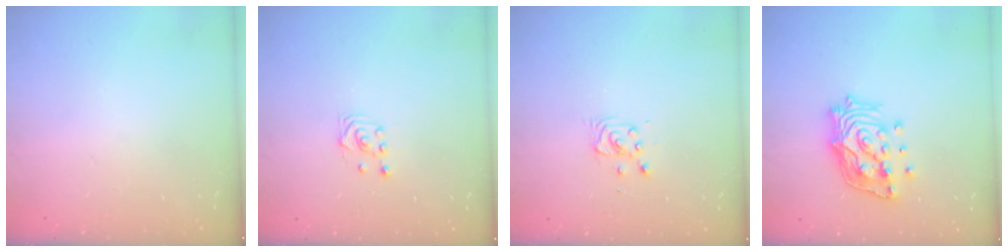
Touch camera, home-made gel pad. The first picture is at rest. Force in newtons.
{"total": 2.9, "press": 2.6, "slide": 1.4}
{"total": 3.2, "press": 3.2, "slide": 0.4}
{"total": 14.8, "press": 14.7, "slide": 1.6}